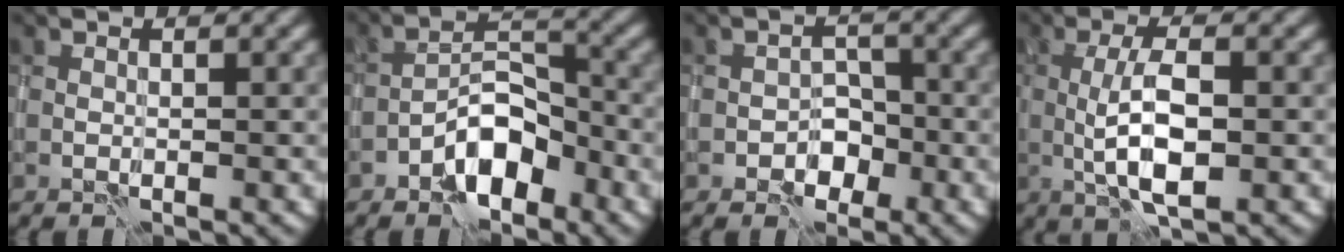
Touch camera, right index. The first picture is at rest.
{"total": 5.0, "force": [-3.1, 2.2, 3.3], "torque": [-0.044, 0.014, -0.058]}
{"total": 2.6, "force": [-1.4, 1.9, 1.1], "torque": [-0.006, 0.004, -0.022]}
{"total": 4.9, "force": [-0.6, 1.5, 4.6], "torque": [-0.096, 0.002, -0.013]}